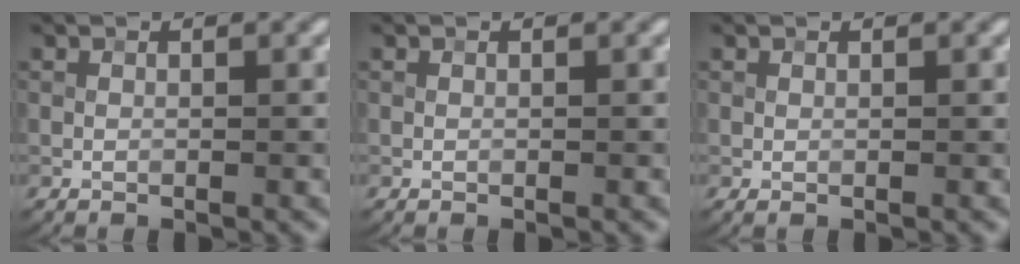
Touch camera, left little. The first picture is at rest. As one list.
[{"total": 0.0}, {"total": 0.0}]